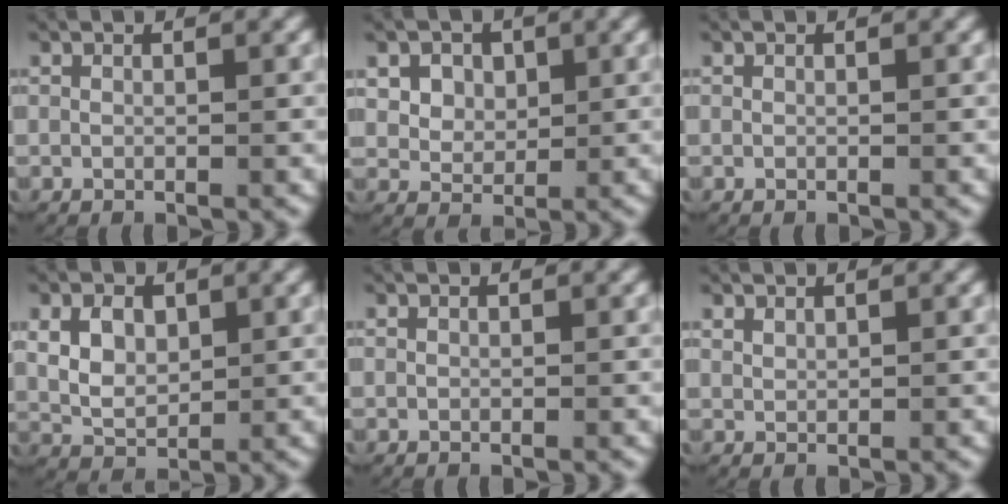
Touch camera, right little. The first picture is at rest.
{"total": 4.4, "force": [1.0, 3.8, 2.0], "torque": [-0.052, -0.015, 0.026]}
{"total": 0.0}
{"total": 5.8, "force": [0.5, 4.8, 3.1], "torque": [-0.081, -0.017, 0.021]}
{"total": 0.0}
{"total": 0.8, "force": [0.7, 0.4, 0.2], "torque": [-0.008, -0.001, 0.019]}